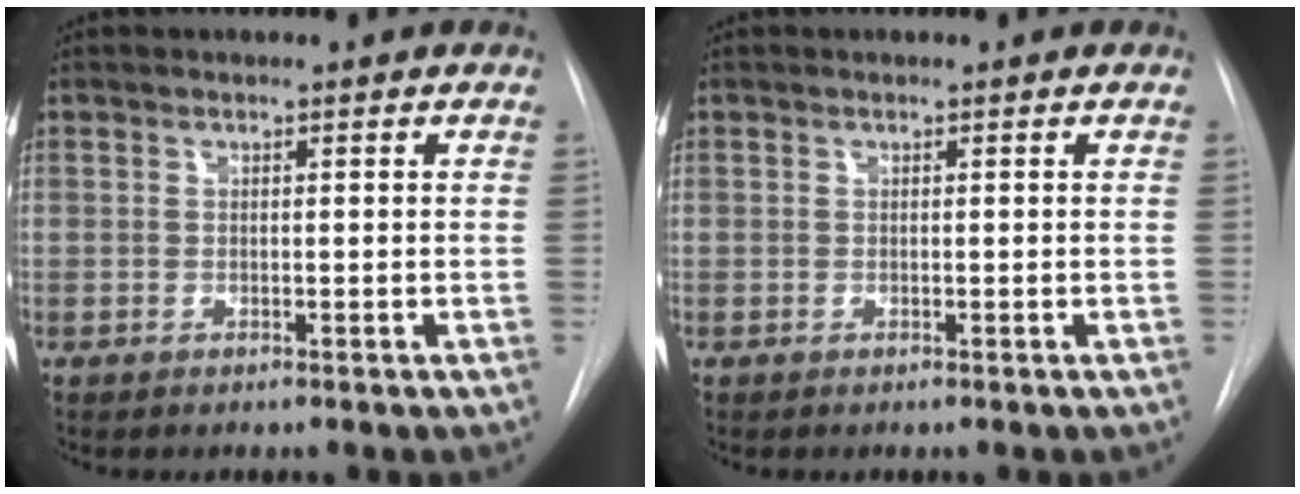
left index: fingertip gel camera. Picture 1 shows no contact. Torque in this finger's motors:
{"motor_torque": [-0.04, 0.03, 0.00, 0.00]}